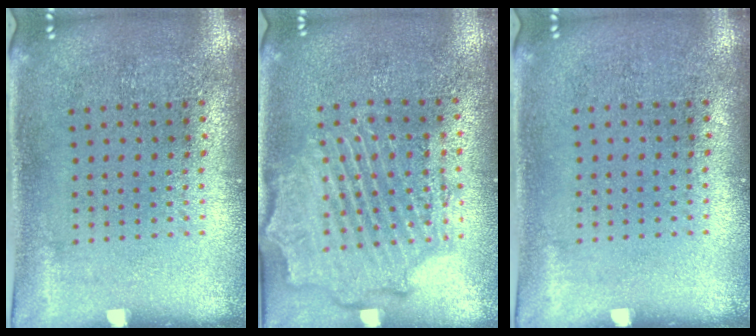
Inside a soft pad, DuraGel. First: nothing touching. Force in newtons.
{"total": 2.3, "press": 2.2, "slide": 0.6}
{"total": 0.0}